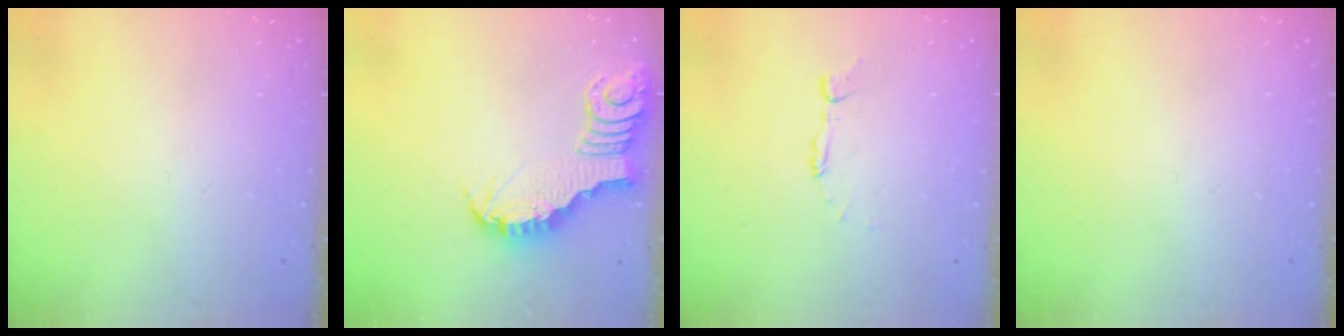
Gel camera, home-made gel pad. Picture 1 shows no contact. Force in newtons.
{"total": 3.9, "press": 3.9, "slide": 0.4}
{"total": 4.1, "press": 4.0, "slide": 0.3}
{"total": 0.0}